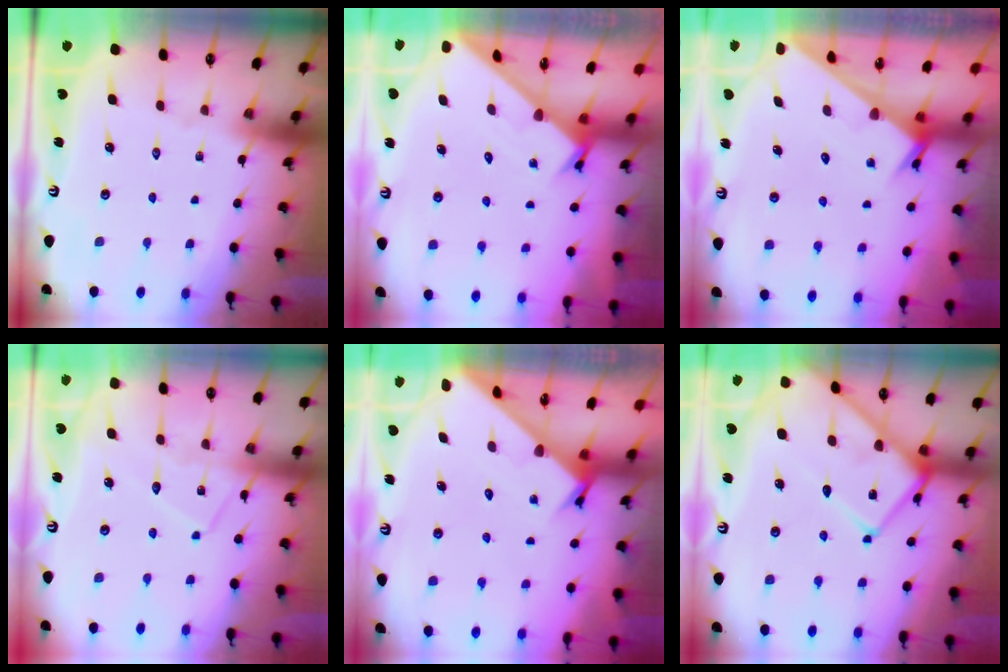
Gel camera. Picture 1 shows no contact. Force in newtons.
{"total": 1.7, "press": 1.7, "slide": 0.1}
{"total": 2.4, "press": 2.4, "slide": 0.1}
{"total": 8.4, "press": 8.3, "slide": 0.6}
{"total": 2.4, "press": 2.4, "slide": 0.1}
{"total": 15.2, "press": 15.1, "slide": 1.6}